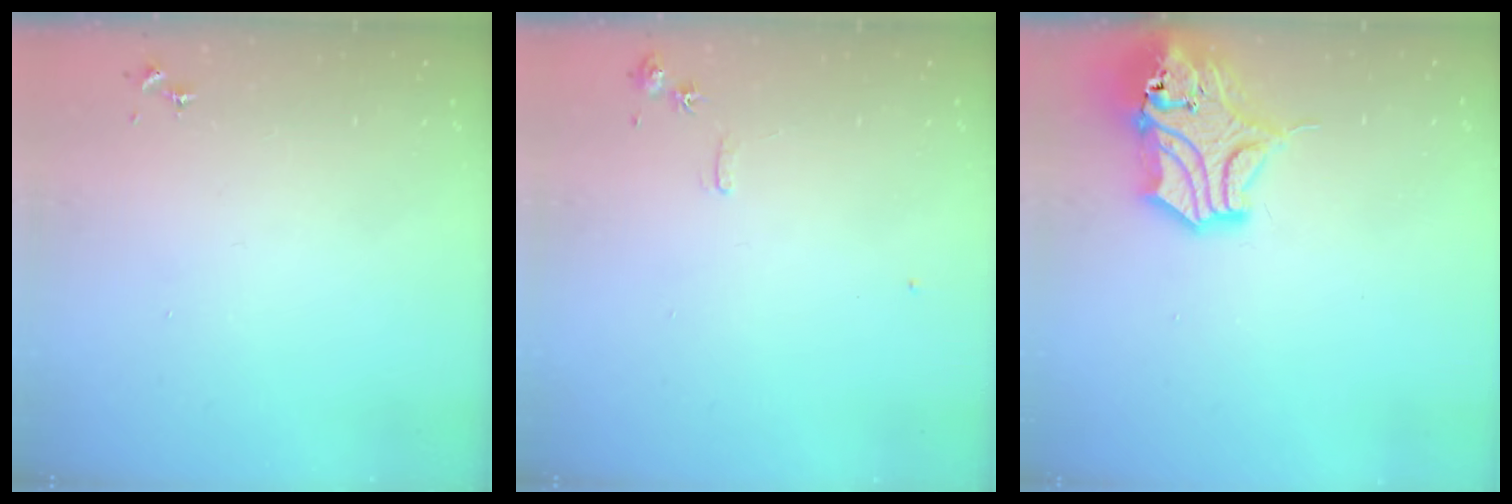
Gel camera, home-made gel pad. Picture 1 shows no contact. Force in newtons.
{"total": 6.2, "press": 6.2, "slide": 0.8}
{"total": 15.4, "press": 15.3, "slide": 2.2}